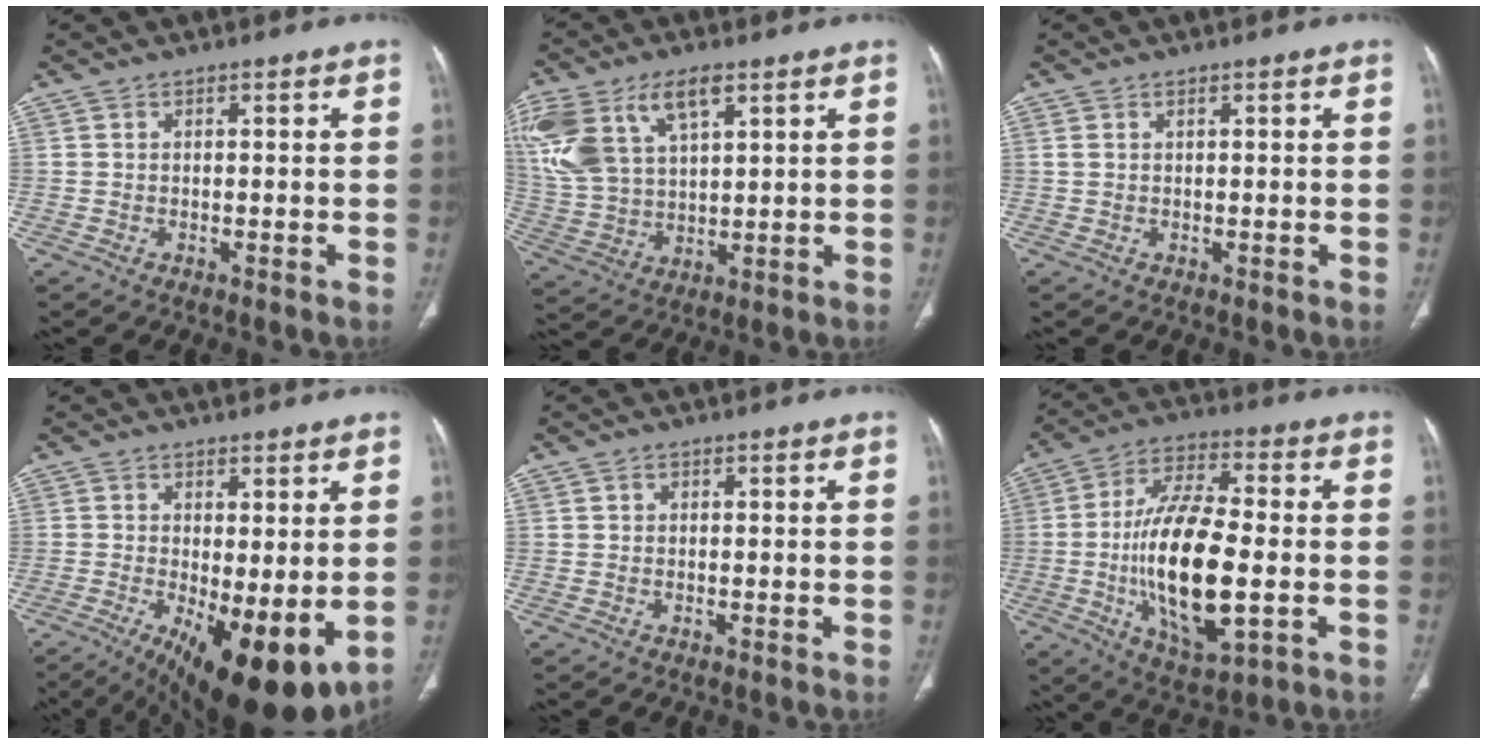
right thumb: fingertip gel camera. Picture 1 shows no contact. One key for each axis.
{"total": 18.2, "fx": 8.4, "fy": 9.7, "fz": 12.9, "tx": -0.283, "ty": -0.004, "tz": 0.169}
{"total": 1.1, "fx": 0.6, "fy": 0.5, "fz": 0.7, "tx": -0.019, "ty": 0.008, "tz": 0.019}
{"total": 14.4, "fx": -3.2, "fy": 5.1, "fz": 13.1, "tx": -0.194, "ty": -0.027, "tz": -0.030}
{"total": 0.6, "fx": 0.2, "fy": 0.5, "fz": 0.2, "tx": 0.000, "ty": 0.000, "tz": 0.003}
{"total": 20.3, "fx": -3.0, "fy": 7.9, "fz": 18.5, "tx": -0.343, "ty": 0.003, "tz": -0.046}